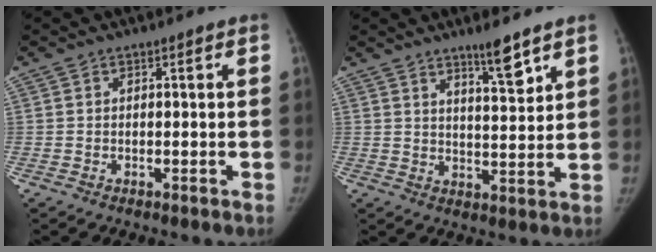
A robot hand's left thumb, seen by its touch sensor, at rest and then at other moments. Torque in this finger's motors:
{"motor_torque": [0.34, -0.33, 0.81, -0.52, 0.13]}